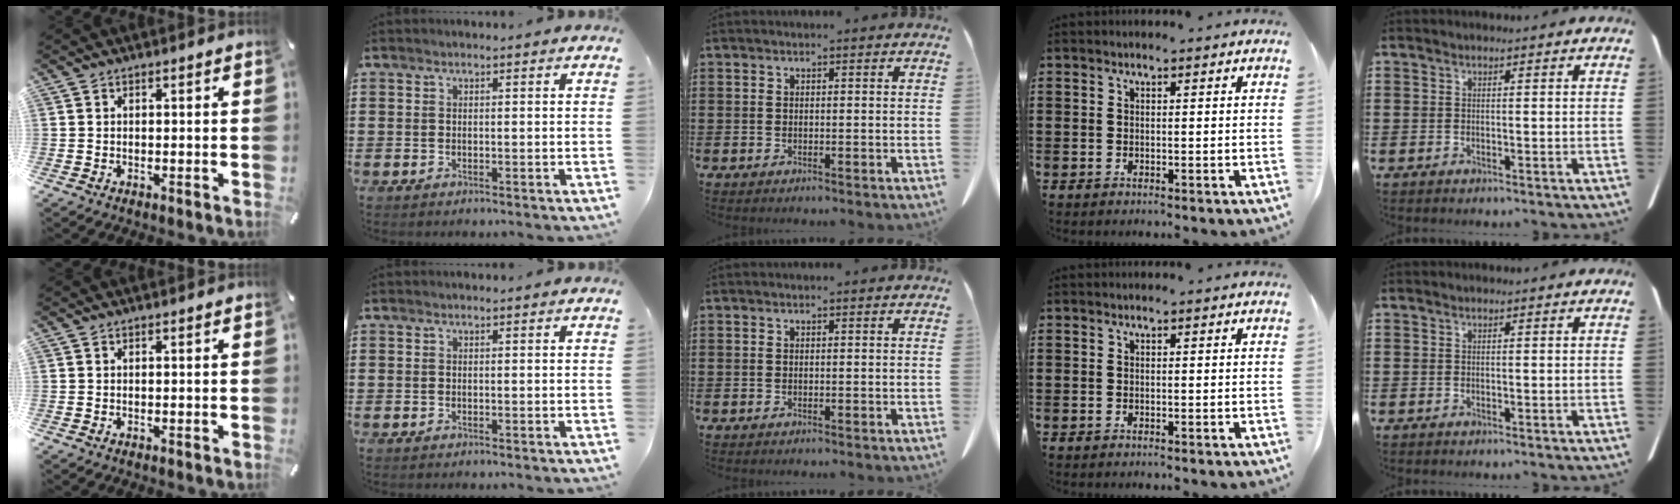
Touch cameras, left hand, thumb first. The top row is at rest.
{}